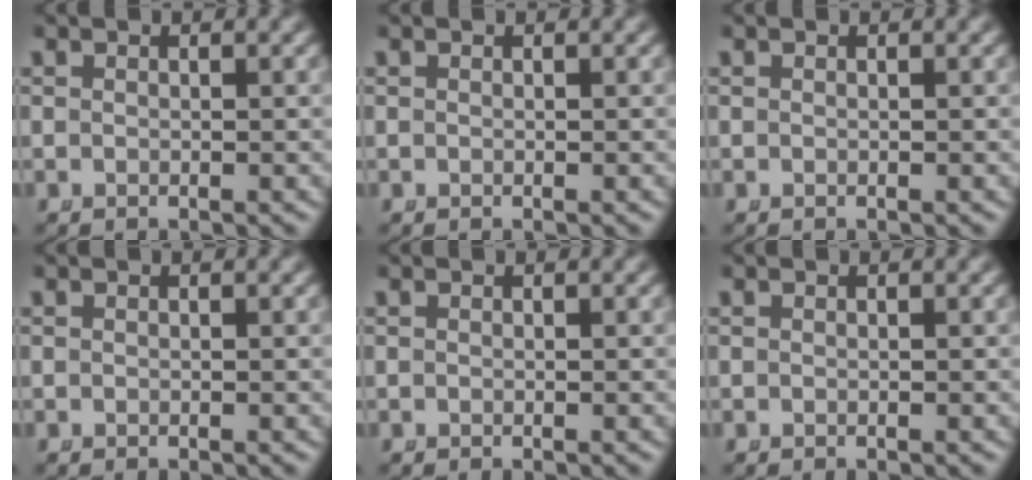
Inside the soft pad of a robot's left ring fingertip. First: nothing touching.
{"total": 0.0}
{"total": 0.0}
{"total": 0.0}
{"total": 0.0}
{"total": 0.0}